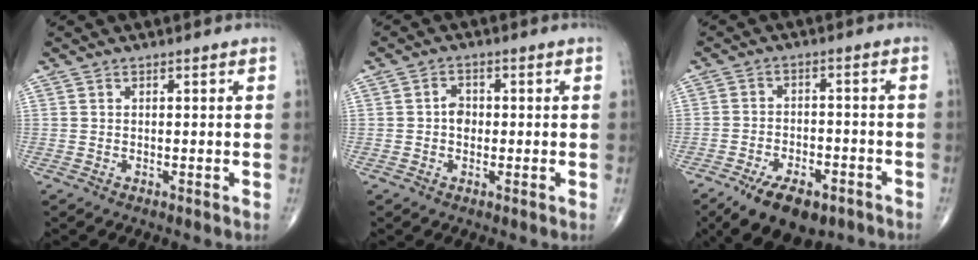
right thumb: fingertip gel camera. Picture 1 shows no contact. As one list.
[{"total": 2.8, "force": [-0.2, 2.2, 1.7], "torque": [-0.016, 0.005, -0.009]}, {"total": 12.0, "force": [-7.8, 5.7, 7.1], "torque": [-0.097, 0.032, -0.121]}]